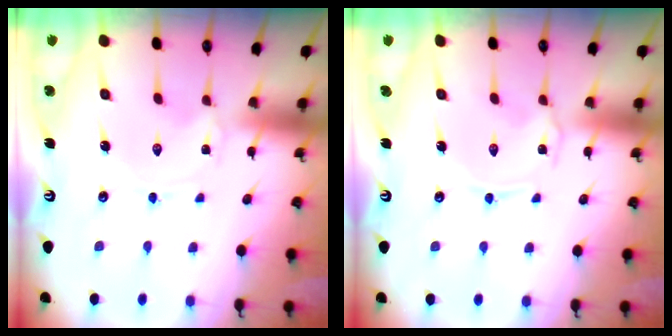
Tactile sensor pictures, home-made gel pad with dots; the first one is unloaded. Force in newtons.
{"total": 0.6, "press": 0.6, "slide": 0.2}